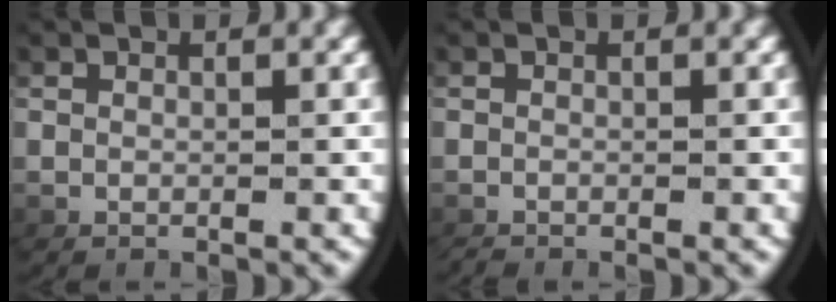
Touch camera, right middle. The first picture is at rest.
{"total": 0.7, "force": [-0.6, -0.3, 0.0], "torque": [-0.002, -0.004, -0.009]}